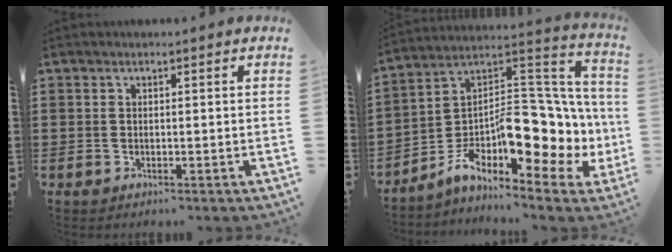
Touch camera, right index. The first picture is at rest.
{"total": 12.0, "force": [-3.7, 6.3, 9.5], "torque": [-0.147, -0.034, -0.068]}